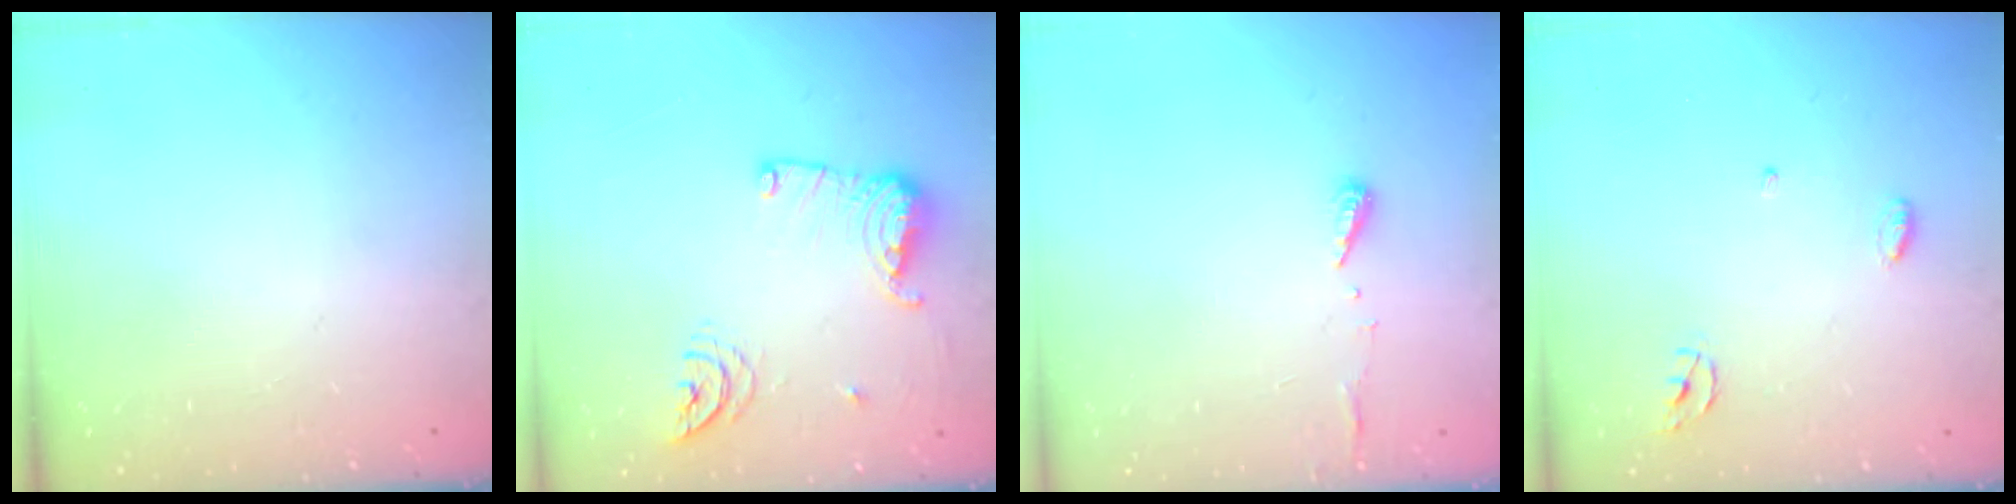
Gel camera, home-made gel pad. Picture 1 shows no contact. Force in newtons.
{"total": 12.2, "press": 12.1, "slide": 1.2}
{"total": 6.3, "press": 6.3, "slide": 0.5}
{"total": 3.9, "press": 3.9, "slide": 0.2}